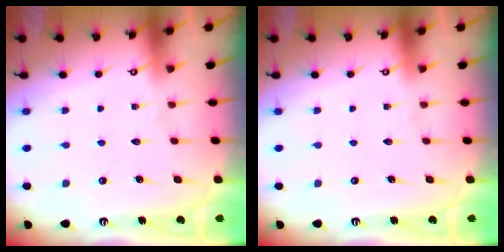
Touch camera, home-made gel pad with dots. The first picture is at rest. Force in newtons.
{"total": 0.0}